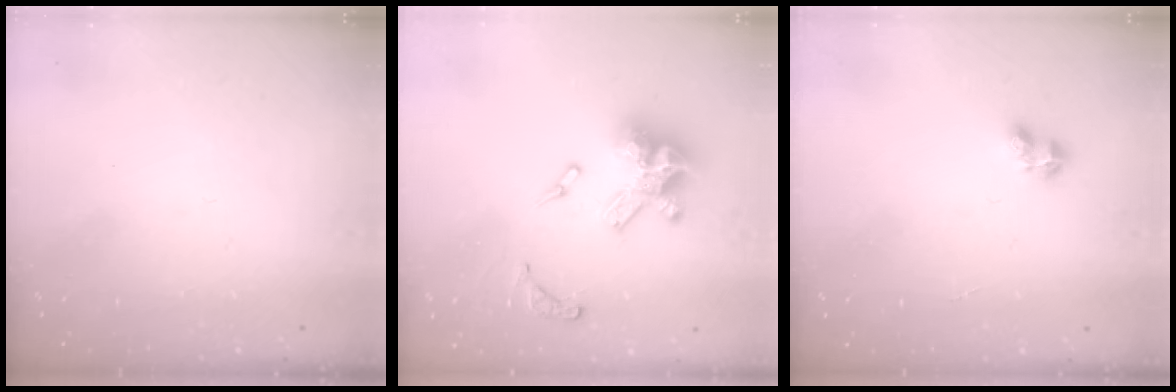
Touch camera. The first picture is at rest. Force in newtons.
{"total": 17.1, "press": 17.0, "slide": 2.0}
{"total": 2.1, "press": 2.0, "slide": 0.8}